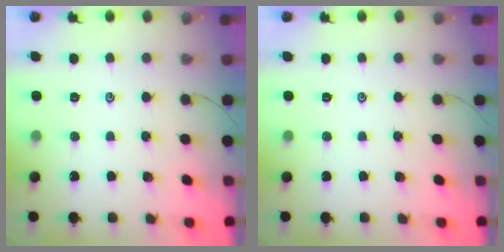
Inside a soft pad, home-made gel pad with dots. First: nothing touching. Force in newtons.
{"total": 0.0}